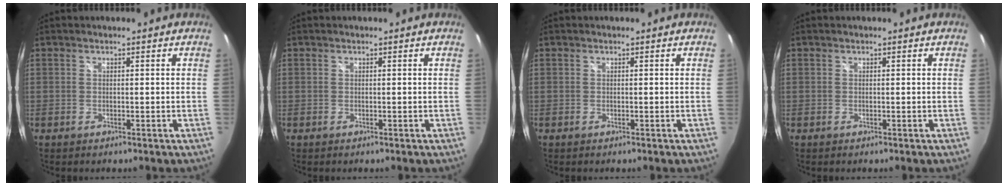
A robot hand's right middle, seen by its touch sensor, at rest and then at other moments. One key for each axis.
{"total": 0.0}
{"total": 0.0}
{"total": 0.0}